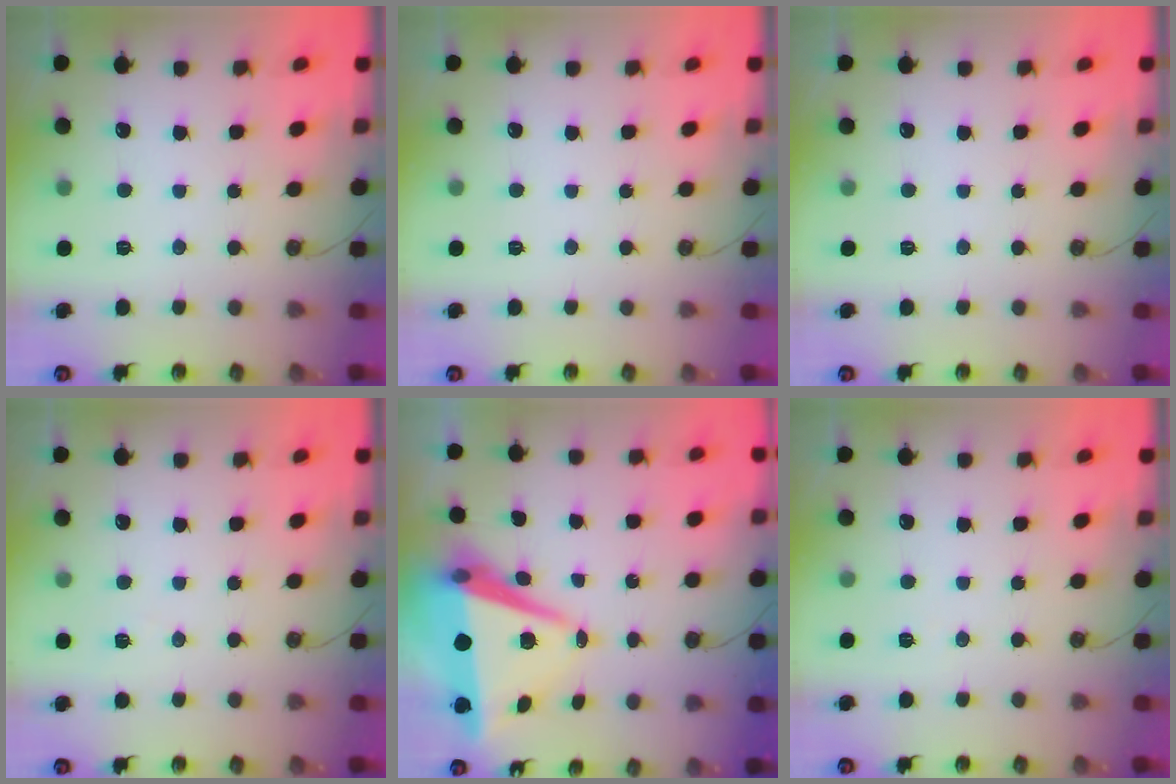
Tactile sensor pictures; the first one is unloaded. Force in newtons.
{"total": 0.0}
{"total": 0.0}
{"total": 3.3, "press": 2.8, "slide": 1.7}
{"total": 11.4, "press": 10.6, "slide": 4.1}
{"total": 4.8, "press": 2.1, "slide": 4.4}